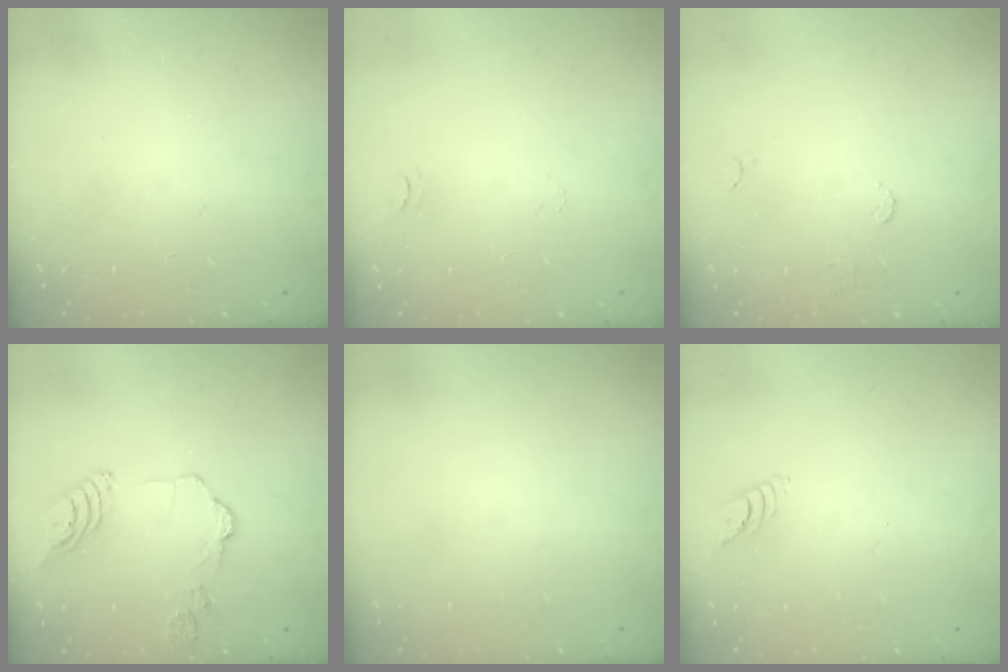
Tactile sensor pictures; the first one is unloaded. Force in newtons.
{"total": 4.1, "press": 4.1, "slide": 0.3}
{"total": 6.1, "press": 6.1, "slide": 0.5}
{"total": 11.5, "press": 11.4, "slide": 1.6}
{"total": 0.0}
{"total": 4.8, "press": 4.8, "slide": 0.4}